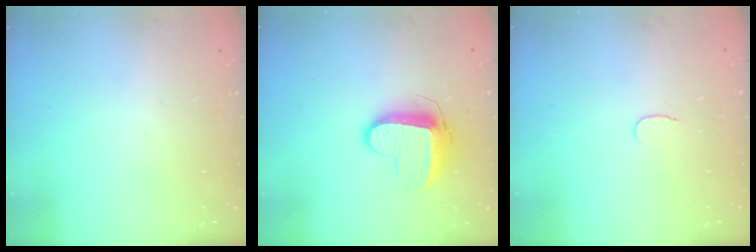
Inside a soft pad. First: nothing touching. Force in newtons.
{"total": 9.6, "press": 9.6, "slide": 0.8}
{"total": 3.5, "press": 3.5, "slide": 0.4}